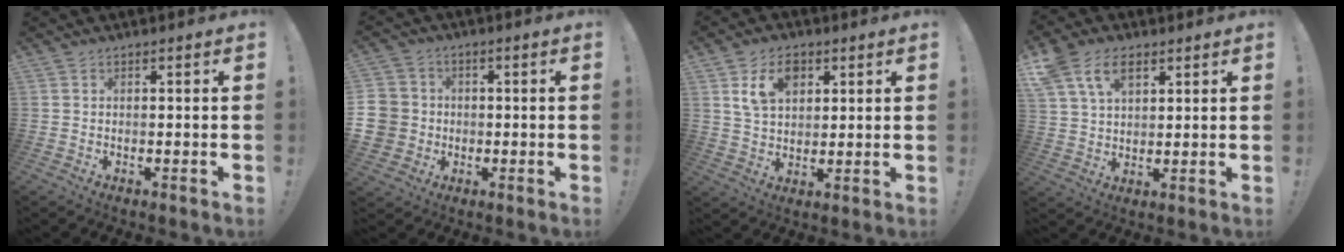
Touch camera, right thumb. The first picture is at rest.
{"total": 8.9, "force": [-0.9, 8.5, 2.6], "torque": [-0.055, 0.011, -0.013]}
{"total": 10.0, "force": [4.8, 6.7, 5.7], "torque": [-0.095, -0.003, 0.091]}
{"total": 11.3, "force": [5.7, 7.3, 6.5], "torque": [-0.120, -0.001, 0.113]}